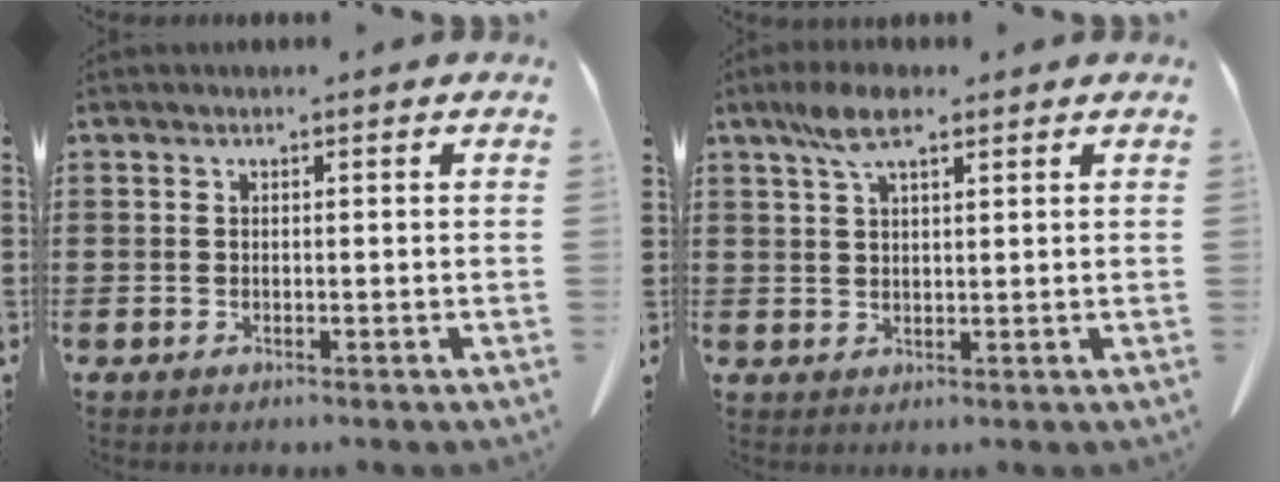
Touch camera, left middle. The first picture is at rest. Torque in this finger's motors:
{"motor_torque": [2.14, 0.00, 0.79, 0.21]}